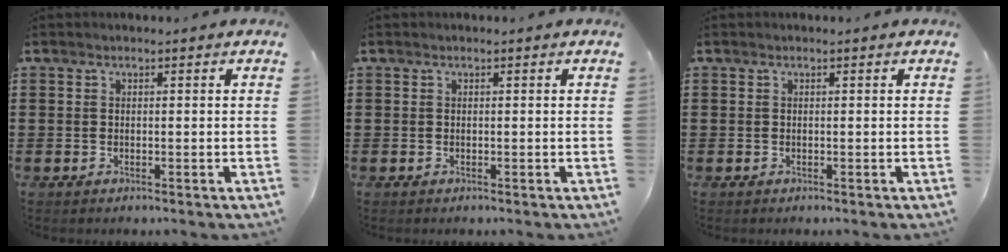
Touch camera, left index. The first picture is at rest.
{"total": 0.0}
{"total": 0.0}